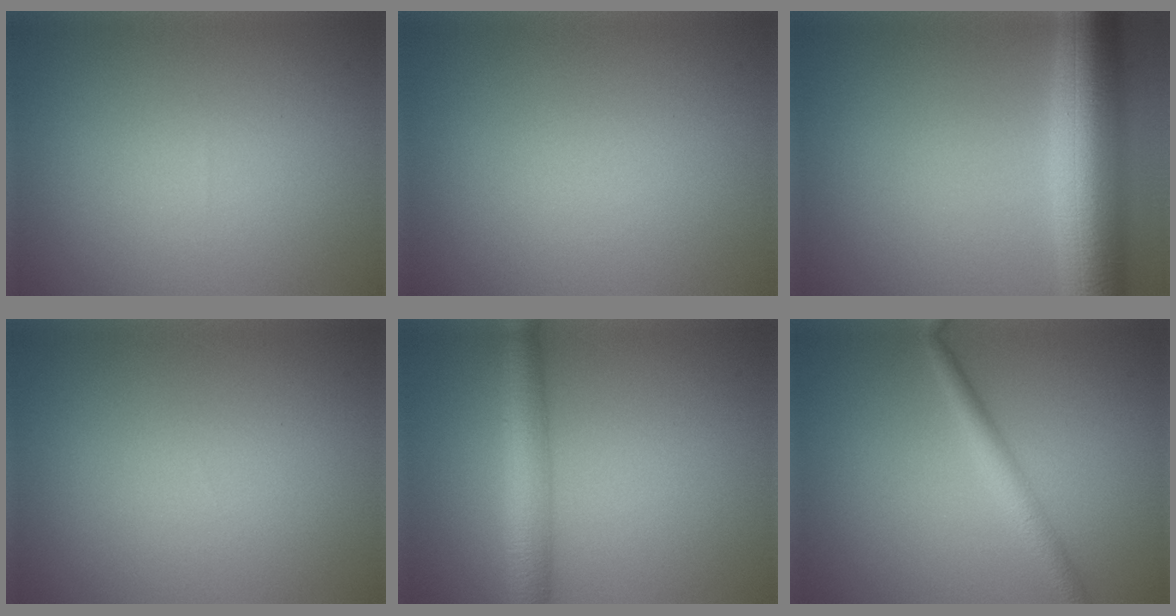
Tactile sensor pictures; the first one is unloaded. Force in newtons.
{"total": 0.0}
{"total": 8.9, "press": 8.9, "slide": 0.2}
{"total": 0.0}
{"total": 4.0, "press": 4.0, "slide": 0.1}
{"total": 2.3, "press": 2.3, "slide": 0.0}